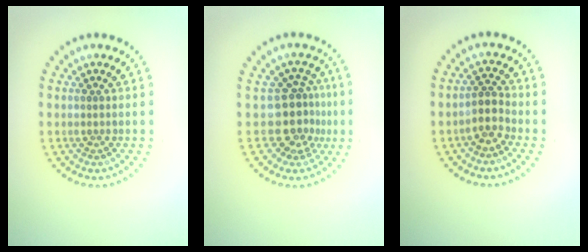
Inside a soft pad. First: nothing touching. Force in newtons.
{"total": 3.4, "press": 2.4, "slide": 2.3}
{"total": 2.3, "press": 1.9, "slide": 1.3}